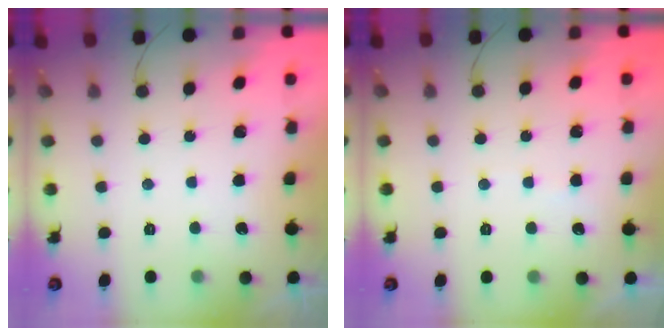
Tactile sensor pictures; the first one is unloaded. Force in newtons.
{"total": 3.1, "press": 3.0, "slide": 0.5}